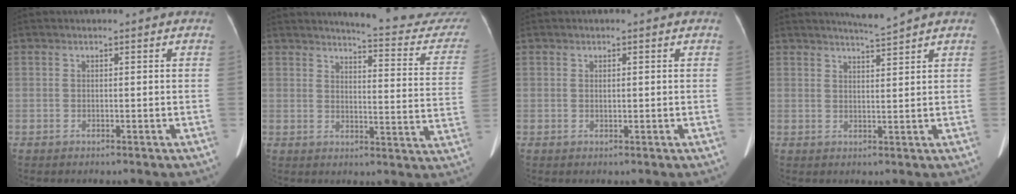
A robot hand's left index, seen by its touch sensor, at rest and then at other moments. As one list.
[{"total": 18.6, "force": [18.0, 1.3, 4.8], "torque": [-0.046, -0.109, 0.185]}, {"total": 0.6, "force": [0.1, 0.2, 0.6], "torque": [-0.012, -0.001, 0.003]}, {"total": 2.8, "force": [2.5, -1.3, 0.3], "torque": [-0.008, -0.011, 0.049]}]